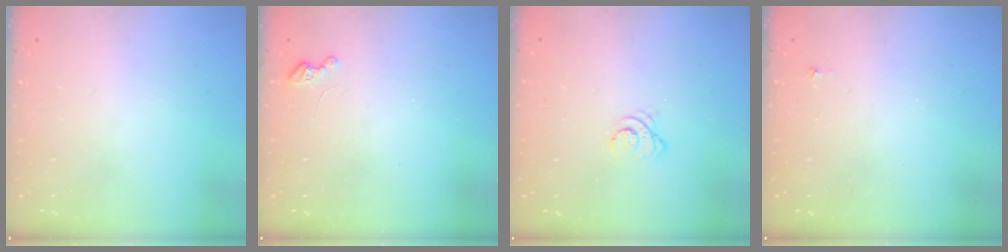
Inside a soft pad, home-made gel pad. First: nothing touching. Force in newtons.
{"total": 3.6, "press": 3.5, "slide": 0.6}
{"total": 3.4, "press": 3.3, "slide": 0.5}
{"total": 2.9, "press": 2.9, "slide": 0.4}